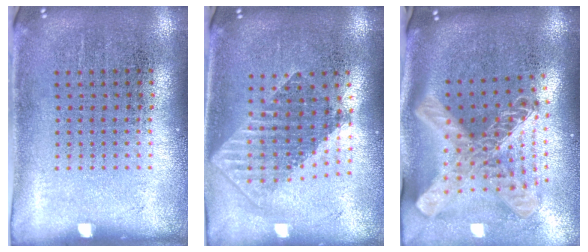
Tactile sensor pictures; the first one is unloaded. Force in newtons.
{"total": 1.8, "press": 1.4, "slide": 1.1}
{"total": 3.0, "press": 2.0, "slide": 2.2}